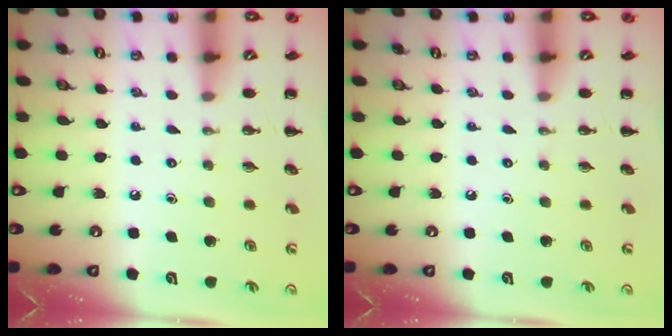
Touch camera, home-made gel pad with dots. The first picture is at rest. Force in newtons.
{"total": 0.0}